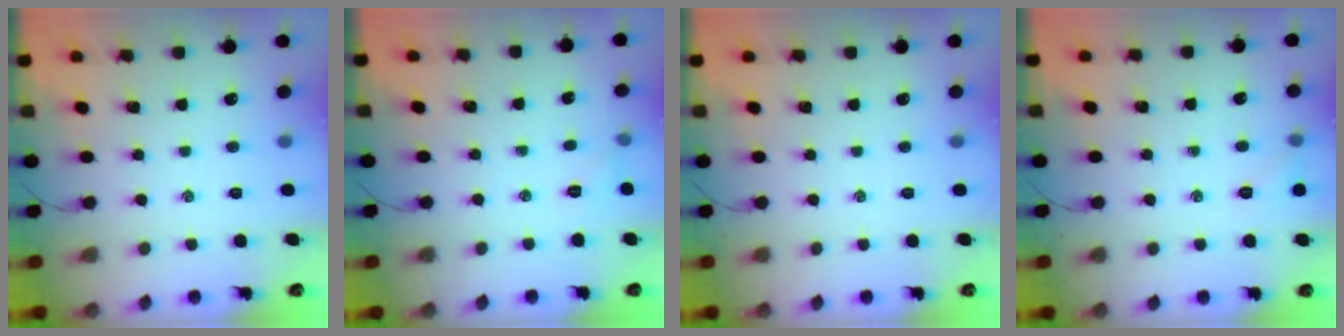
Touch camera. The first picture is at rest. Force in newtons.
{"total": 3.7, "press": 3.6, "slide": 1.1}
{"total": 0.0}
{"total": 5.0, "press": 4.7, "slide": 1.5}